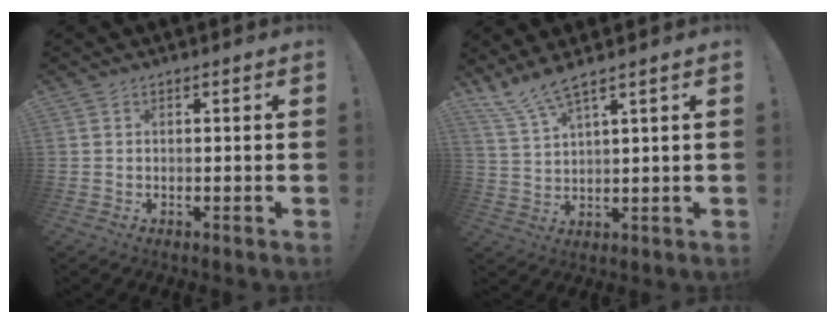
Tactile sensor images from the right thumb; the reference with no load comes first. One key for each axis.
{"total": 6.2, "fx": 5.2, "fy": 0.2, "fz": 3.5, "tx": -0.087, "ty": -0.021, "tz": 0.096}